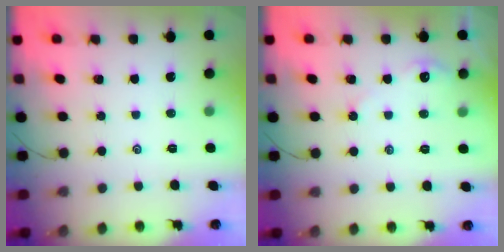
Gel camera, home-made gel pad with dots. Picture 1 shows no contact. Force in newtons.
{"total": 3.4, "press": 3.4, "slide": 0.4}